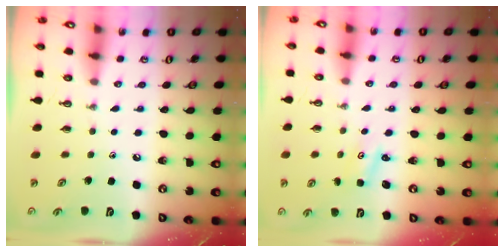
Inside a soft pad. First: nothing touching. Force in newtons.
{"total": 1.4, "press": 1.4, "slide": 0.2}